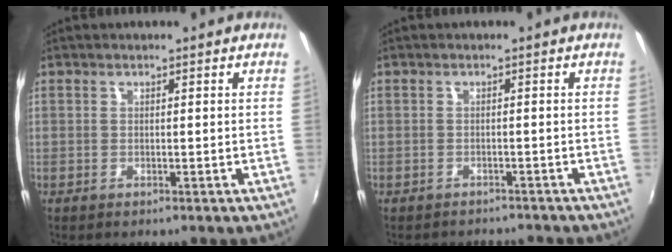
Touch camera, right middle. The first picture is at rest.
{"total": 3.3, "force": [-3.2, 0.7, 0.4], "torque": [-0.010, -0.004, -0.045]}